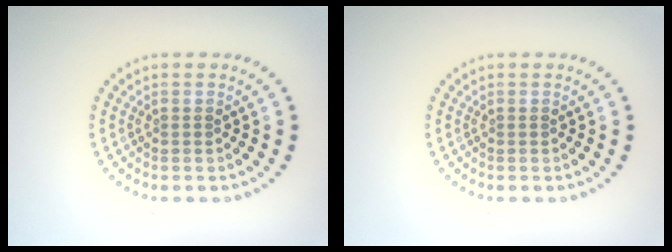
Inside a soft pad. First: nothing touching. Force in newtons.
{"total": 0.0}